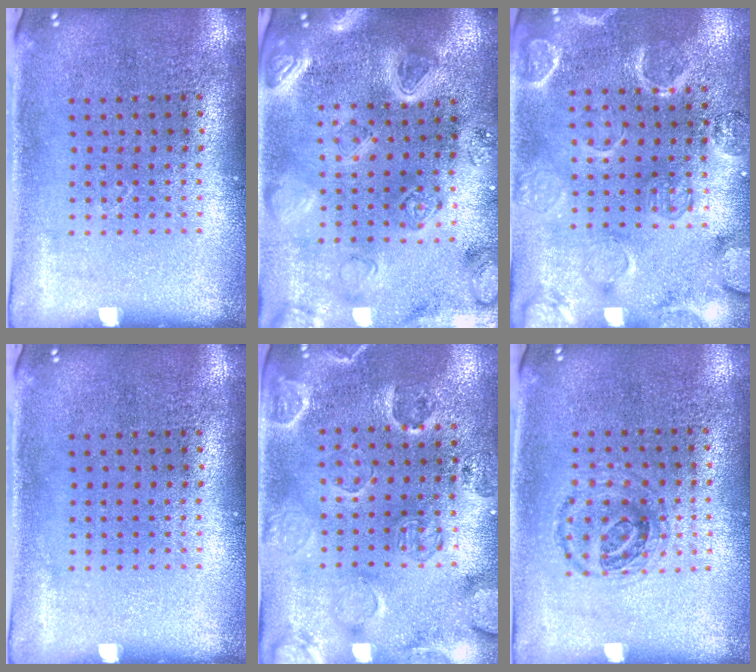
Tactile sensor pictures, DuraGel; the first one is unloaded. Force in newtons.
{"total": 4.0, "press": 3.6, "slide": 1.7}
{"total": 2.3, "press": 2.3, "slide": 0.4}
{"total": 0.0}
{"total": 2.5, "press": 2.1, "slide": 1.3}
{"total": 0.9, "press": 0.9, "slide": 0.3}